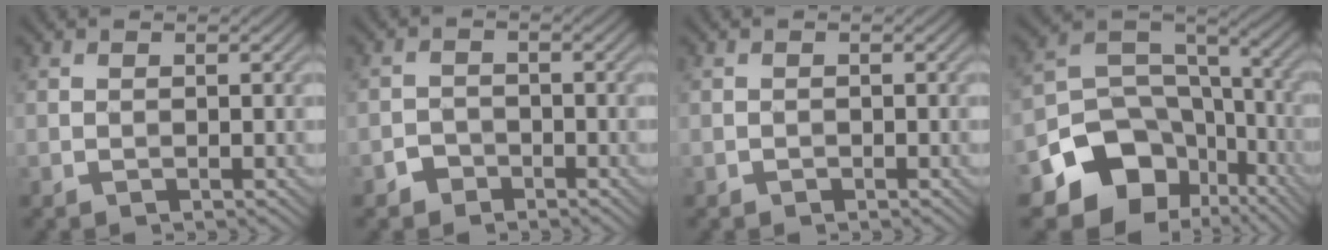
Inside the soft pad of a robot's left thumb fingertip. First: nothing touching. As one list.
[{"total": 2.1, "force": [-1.5, 1.4, 0.5], "torque": [-0.002, 0.004, -0.033]}, {"total": 0.5, "force": [-0.3, 0.4, 0.1], "torque": [0.001, -0.003, -0.005]}, {"total": 13.7, "force": [-6.9, 10.2, 5.9], "torque": [-0.140, -0.027, -0.113]}]